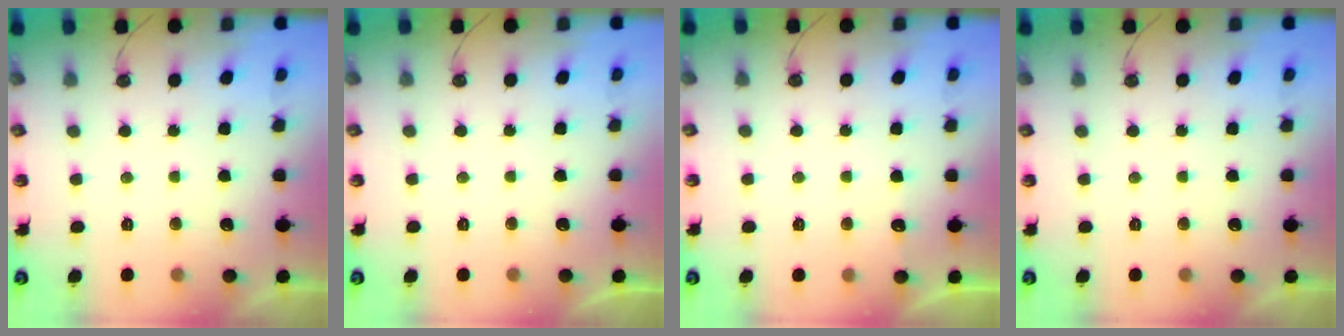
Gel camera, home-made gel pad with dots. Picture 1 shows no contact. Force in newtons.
{"total": 0.0}
{"total": 4.6, "press": 4.5, "slide": 0.6}
{"total": 0.0}